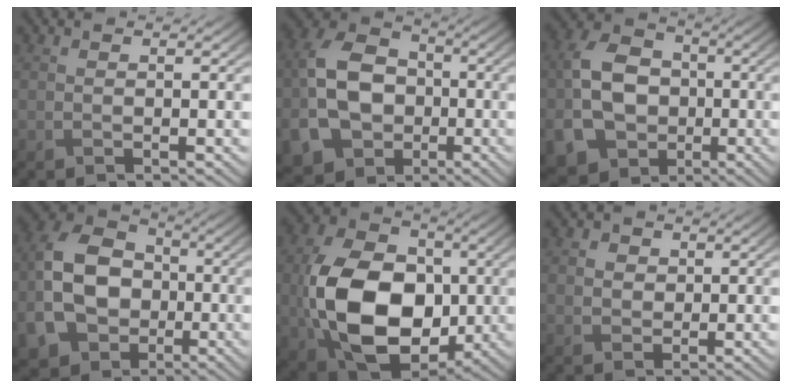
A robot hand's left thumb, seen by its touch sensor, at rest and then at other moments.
{"total": 13.6, "force": [-2.8, 10.8, 7.8], "torque": [-0.205, -0.032, -0.053]}
{"total": 12.4, "force": [-2.2, 10.1, 6.8], "torque": [-0.185, -0.036, -0.037]}
{"total": 14.0, "force": [-2.9, 10.8, 8.3], "torque": [-0.213, -0.029, -0.056]}
{"total": 16.7, "force": [-2.3, 11.6, 11.8], "torque": [-0.254, -0.022, -0.044]}
{"total": 2.5, "force": [0.8, 2.2, 0.8], "torque": [-0.028, -0.006, 0.012]}